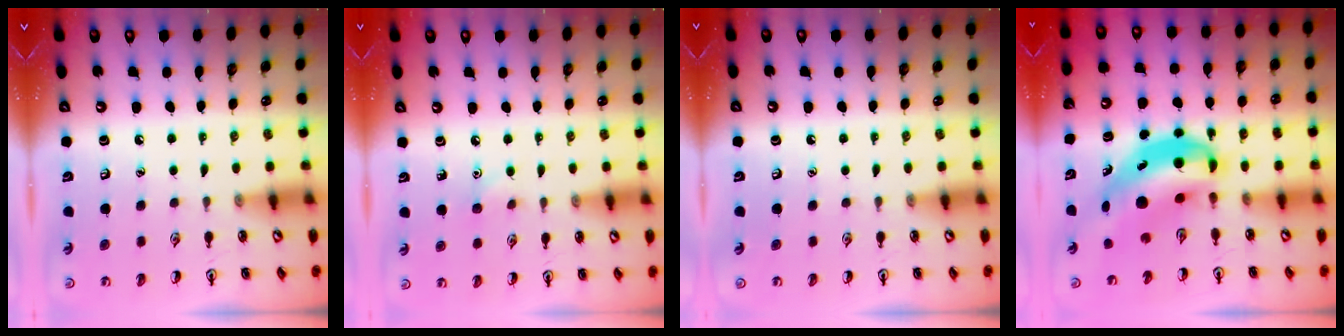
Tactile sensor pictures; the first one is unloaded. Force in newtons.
{"total": 4.8, "press": 4.6, "slide": 1.6}
{"total": 0.0}
{"total": 9.4, "press": 9.0, "slide": 2.5}